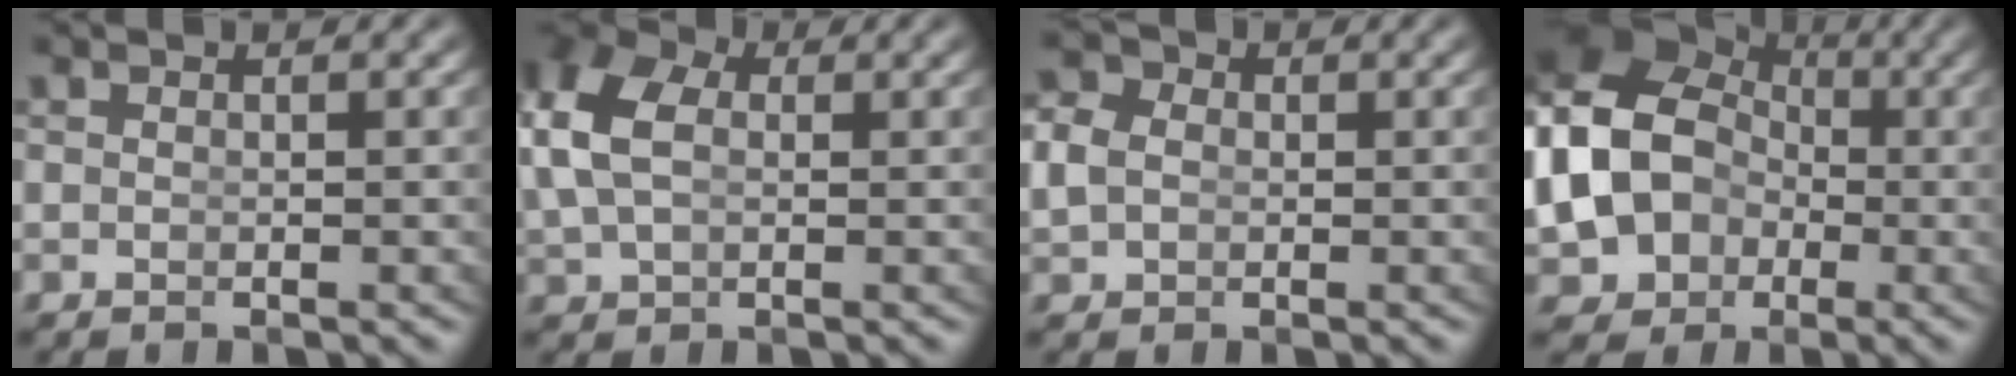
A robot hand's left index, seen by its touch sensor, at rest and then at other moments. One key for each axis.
{"total": 6.1, "fx": 1.4, "fy": 4.4, "fz": 3.9, "tx": -0.099, "ty": 0.000, "tz": 0.029}
{"total": 3.0, "fx": 0.2, "fy": 2.6, "fz": 1.4, "tx": -0.042, "ty": -0.011, "tz": 0.007}
{"total": 13.7, "fx": 0.2, "fy": 11.9, "fz": 6.8, "tx": -0.183, "ty": -0.045, "tz": 0.015}